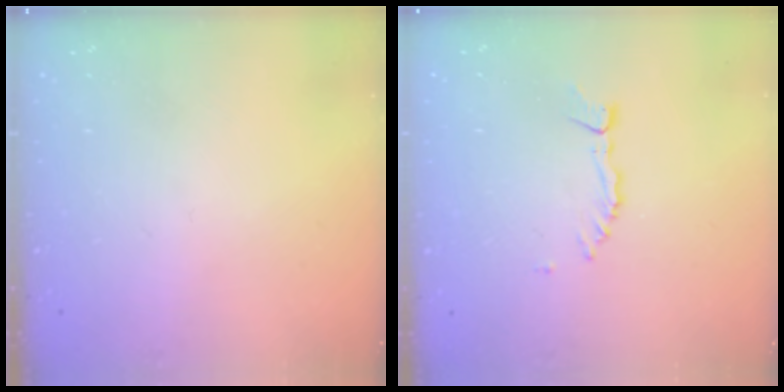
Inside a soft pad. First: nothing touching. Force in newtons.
{"total": 1.7, "press": 1.7, "slide": 0.2}